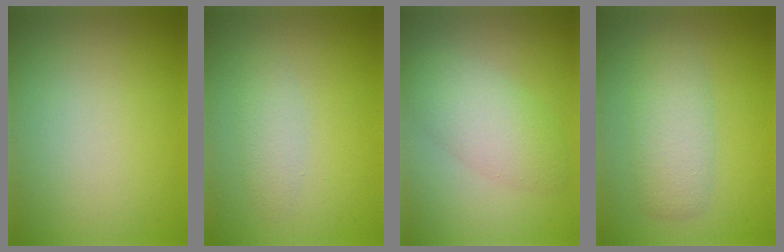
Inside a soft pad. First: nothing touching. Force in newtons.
{"total": 1.6, "press": 1.6, "slide": 0.2}
{"total": 4.1, "press": 4.1, "slide": 0.1}
{"total": 3.8, "press": 3.8, "slide": 0.1}